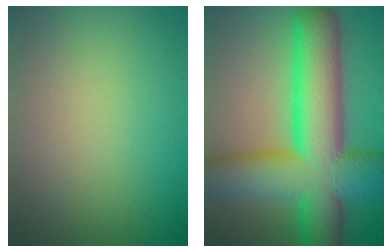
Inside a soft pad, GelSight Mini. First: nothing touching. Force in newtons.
{"total": 15.2, "press": 15.2, "slide": 0.4}